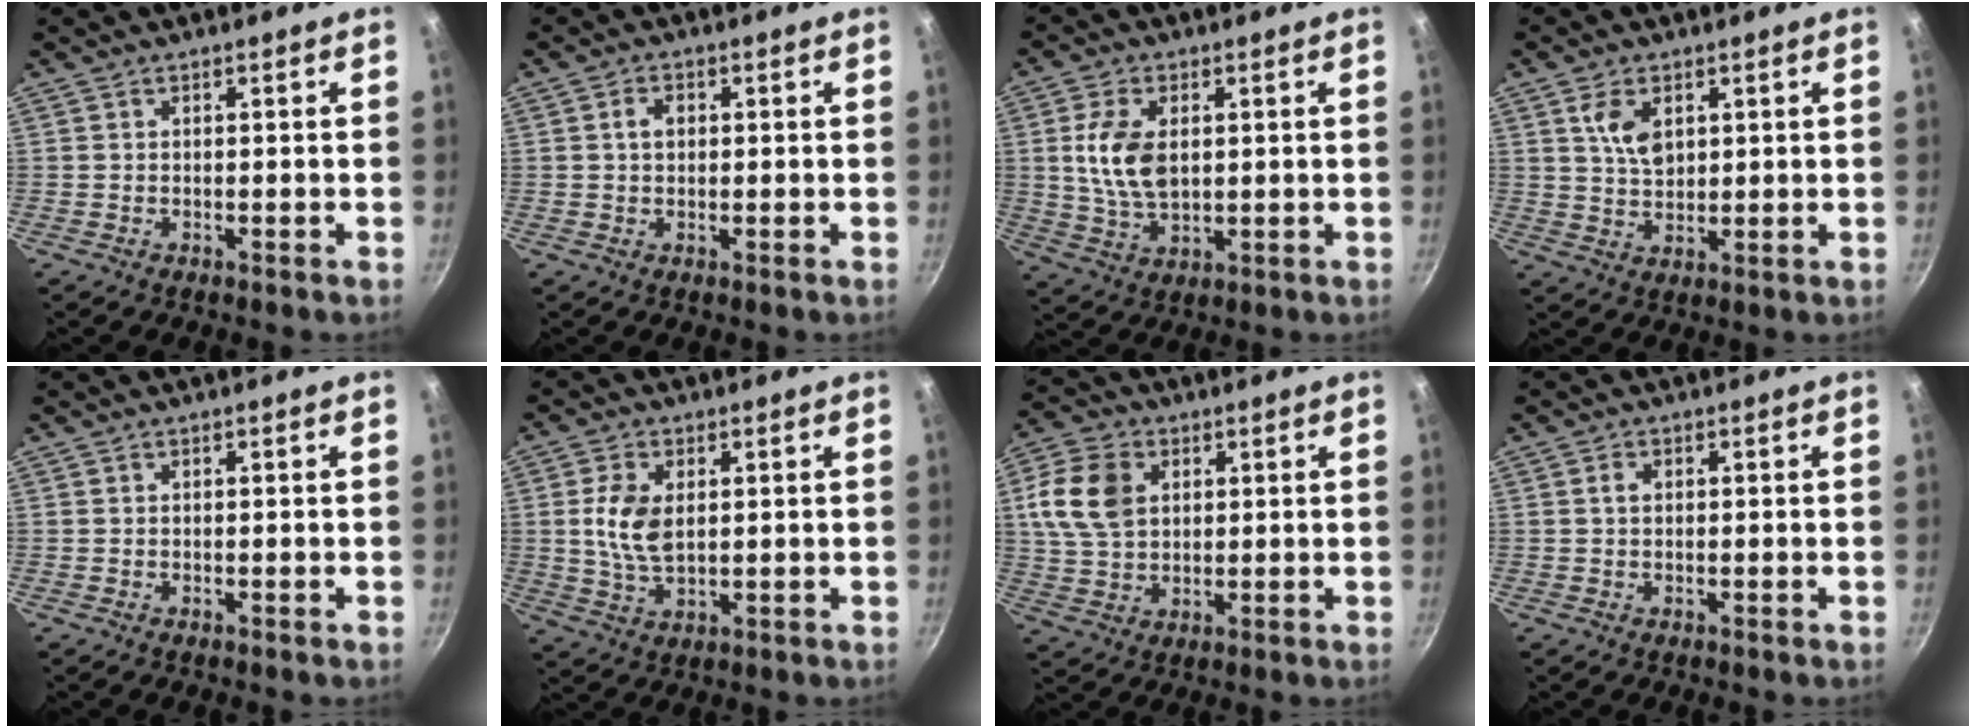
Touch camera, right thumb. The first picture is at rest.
{"total": 2.5, "force": [0.4, 1.9, 1.6], "torque": [-0.017, 0.006, 0.005]}
{"total": 9.9, "force": [1.6, 5.9, 7.8], "torque": [-0.144, -0.010, 0.033]}
{"total": 6.1, "force": [2.3, 3.7, 4.3], "torque": [-0.071, -0.010, 0.047]}
{"total": 0.0}
{"total": 7.8, "force": [1.3, 4.6, 6.2], "torque": [-0.117, -0.007, 0.026]}
{"total": 11.7, "force": [2.9, 8.4, 7.6], "torque": [-0.133, 0.000, 0.051]}
{"total": 1.3, "force": [0.2, 1.0, 0.9], "torque": [-0.013, 0.007, 0.003]}